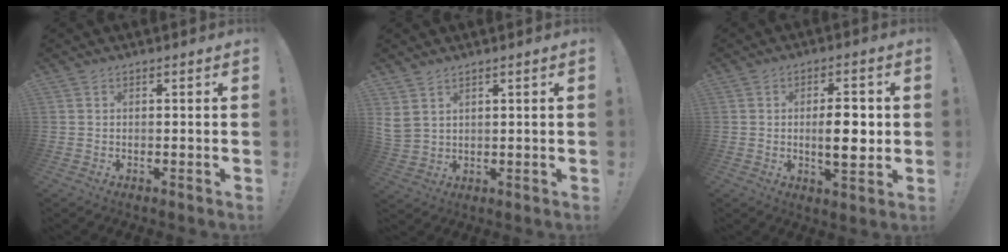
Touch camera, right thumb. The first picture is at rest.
{"total": 4.5, "force": [2.7, 2.9, 2.1], "torque": [-0.048, -0.010, 0.055]}
{"total": 8.6, "force": [-0.2, 3.0, 8.1], "torque": [-0.116, -0.004, -0.011]}